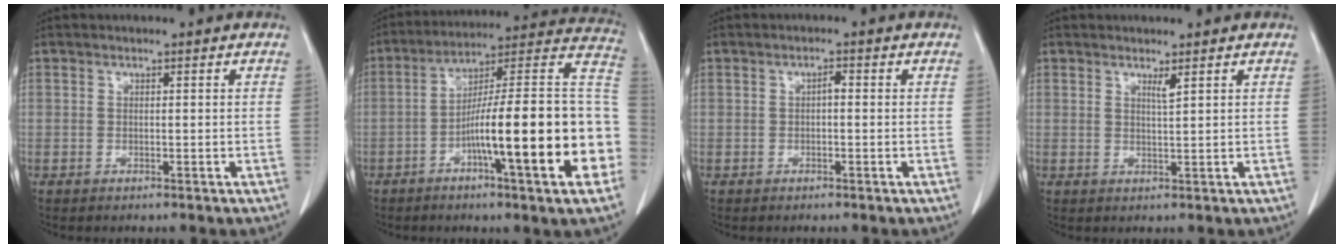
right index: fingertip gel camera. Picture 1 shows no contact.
{"total": 23.8, "force": [-6.3, 1.6, 22.9], "torque": [-0.256, 0.018, -0.098]}
{"total": 1.2, "force": [-0.1, 0.4, 1.1], "torque": [-0.017, 0.004, -0.002]}
{"total": 1.3, "force": [0.9, -0.2, 0.9], "torque": [-0.019, -0.010, 0.017]}